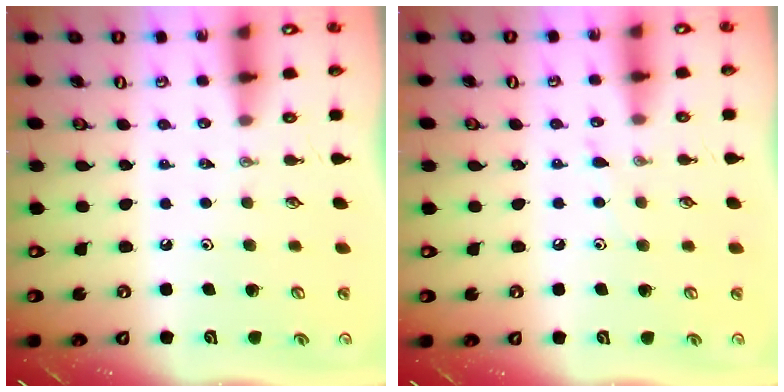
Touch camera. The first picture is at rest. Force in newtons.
{"total": 4.7, "press": 4.7, "slide": 0.6}